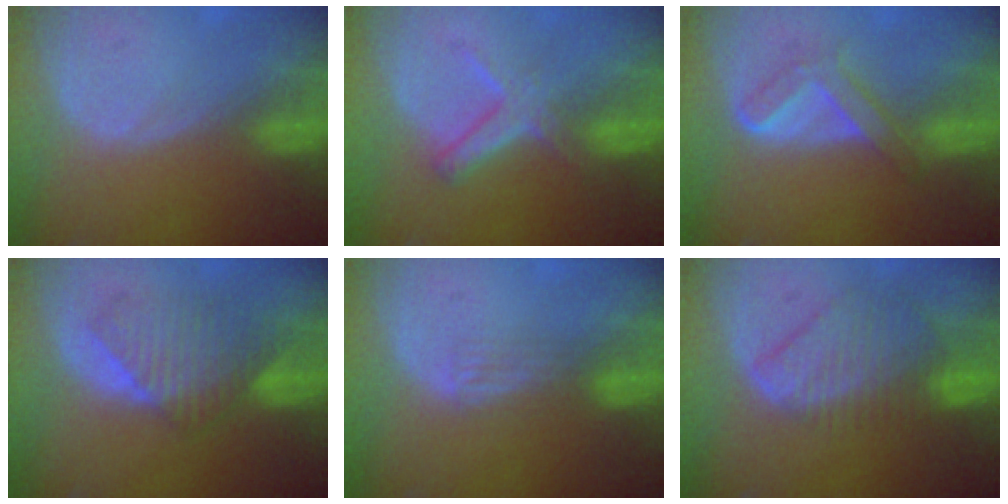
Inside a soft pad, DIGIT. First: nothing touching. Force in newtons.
{"total": 5.6, "press": 5.1, "slide": 2.4}
{"total": 4.8, "press": 4.8, "slide": 0.7}
{"total": 7.1, "press": 7.1, "slide": 0.2}
{"total": 2.5, "press": 2.2, "slide": 1.3}
{"total": 8.4, "press": 7.6, "slide": 3.6}